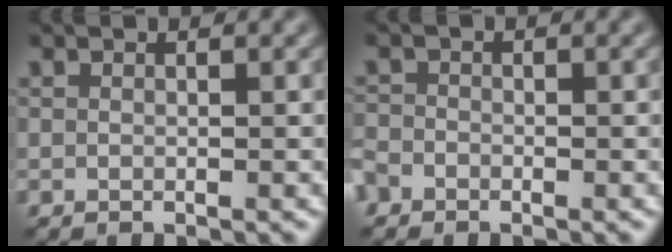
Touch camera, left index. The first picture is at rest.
{"total": 1.5, "force": [-1.2, 1.0, 0.2], "torque": [0.000, 0.003, -0.029]}